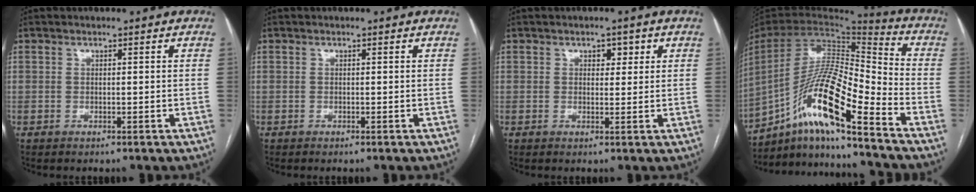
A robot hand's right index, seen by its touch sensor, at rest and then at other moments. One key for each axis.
{"total": 0.0}
{"total": 2.2, "fx": 1.0, "fy": 1.4, "fz": 1.3, "tx": -0.013, "ty": 0.005, "tz": 0.013}
{"total": 18.4, "fx": -12.0, "fy": 1.3, "fz": 13.9, "tx": -0.287, "ty": -0.001, "tz": -0.219}